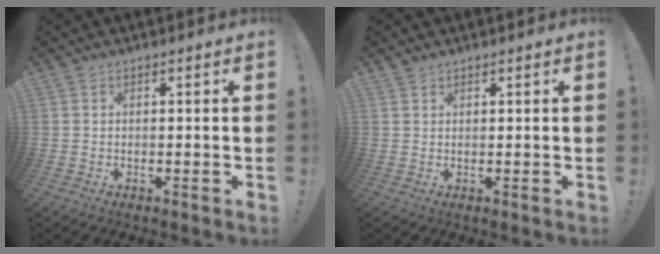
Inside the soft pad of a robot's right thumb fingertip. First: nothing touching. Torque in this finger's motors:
{"motor_torque": [0.11, -0.13, -0.02, 0.23, 0.06]}